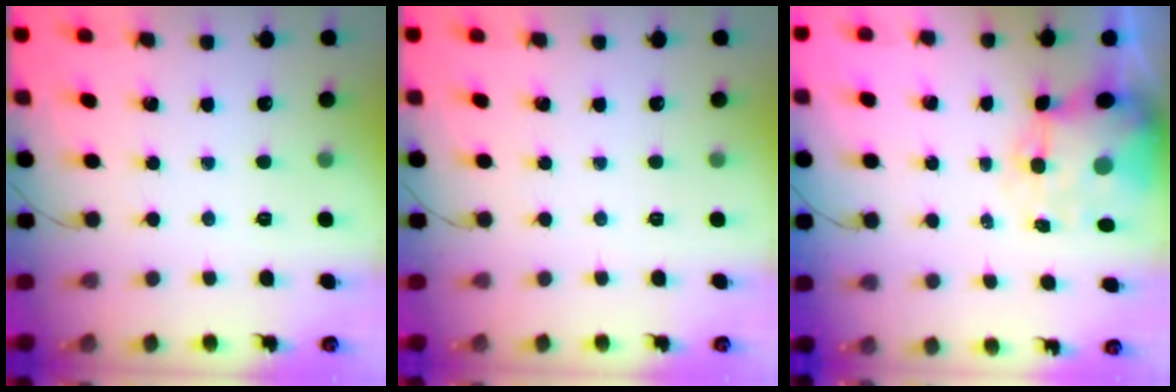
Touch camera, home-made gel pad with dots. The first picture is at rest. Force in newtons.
{"total": 0.0}
{"total": 8.5, "press": 8.2, "slide": 2.2}